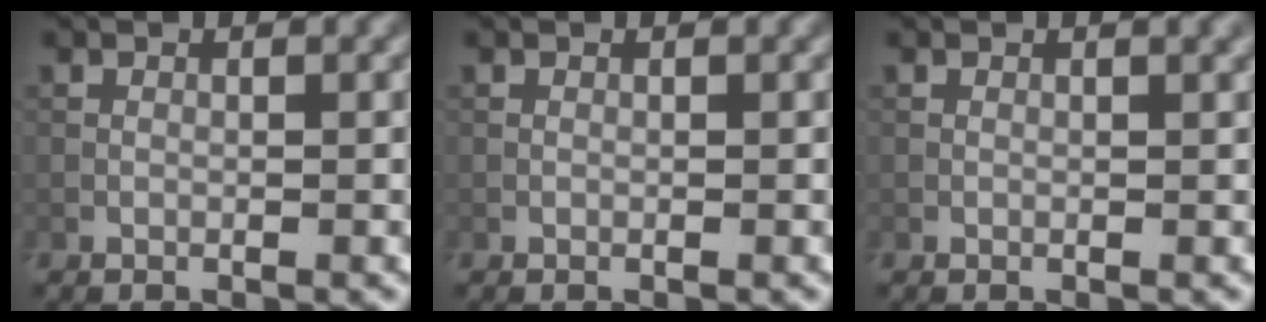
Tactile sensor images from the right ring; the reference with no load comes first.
{"total": 0.0}
{"total": 0.9, "force": [0.5, 0.2, 0.7], "torque": [-0.008, 0.005, 0.004]}